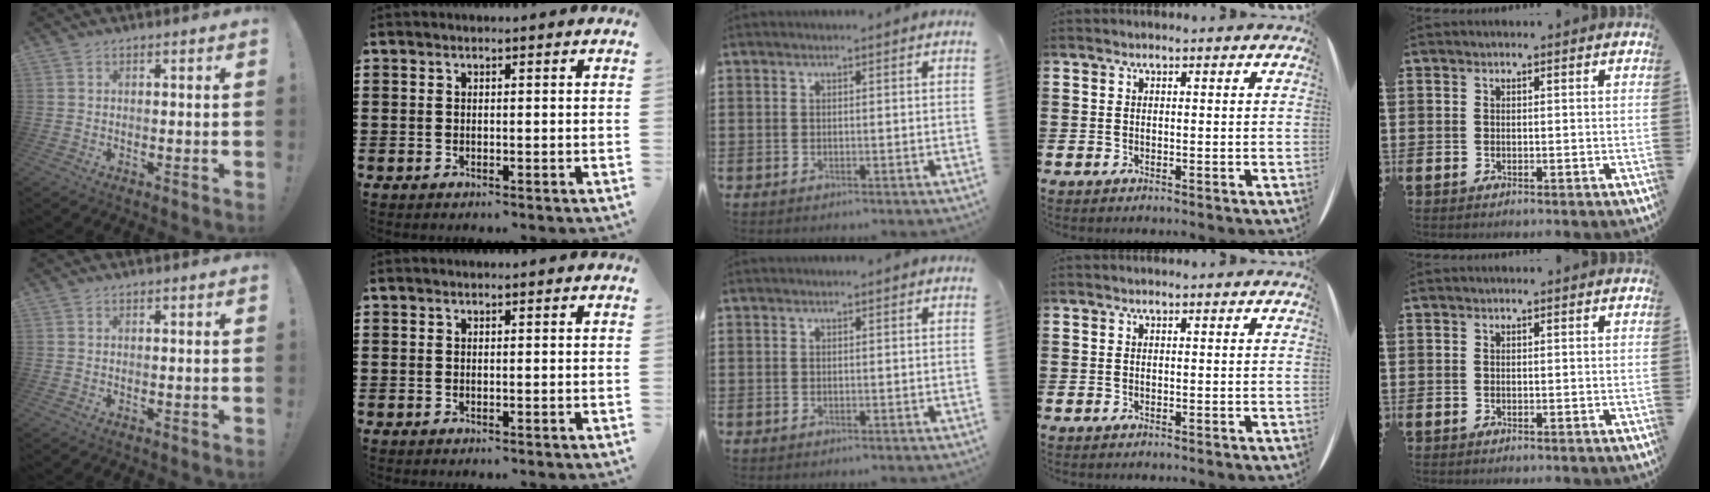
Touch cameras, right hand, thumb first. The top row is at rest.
{}